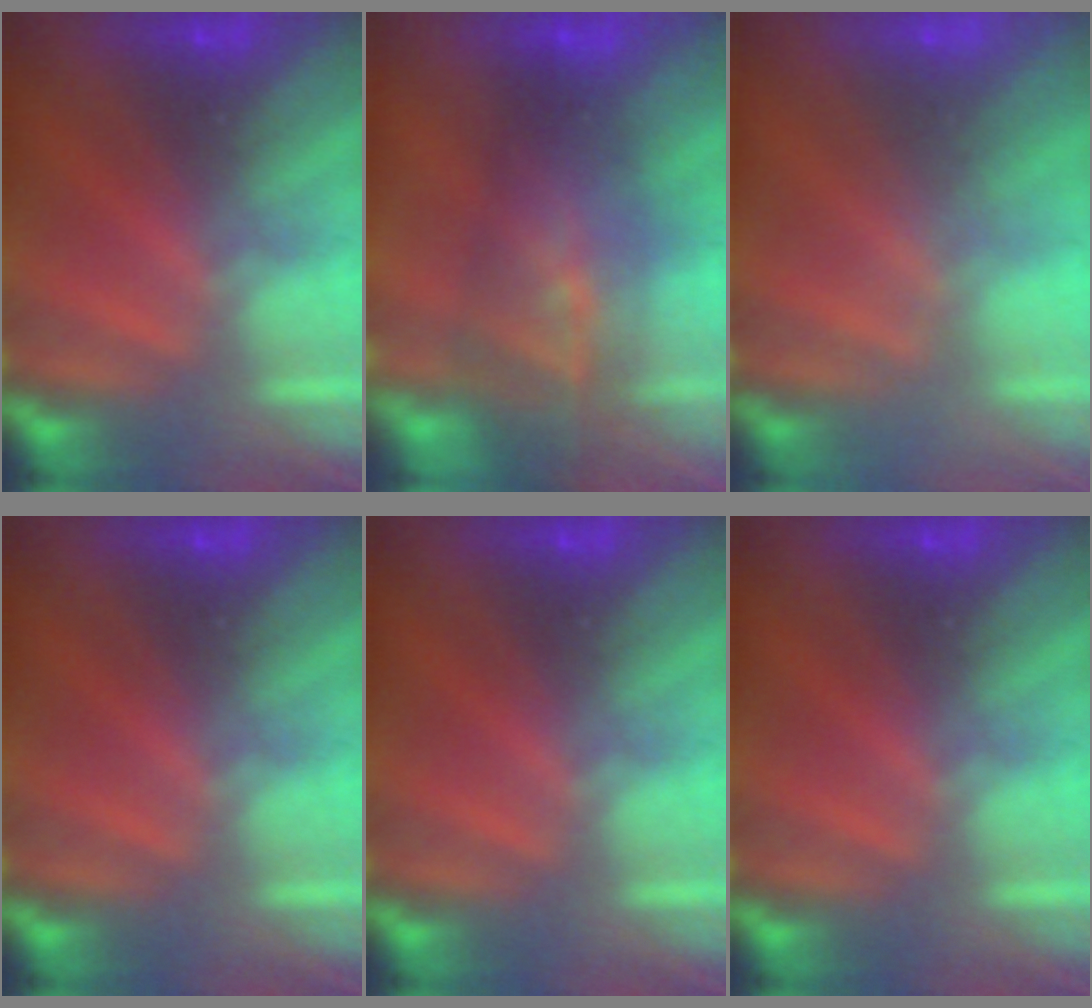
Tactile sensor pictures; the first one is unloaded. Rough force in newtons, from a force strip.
{"total": 10.1}
{"total": 1.9}
{"total": 0.0}
{"total": 0.0}
{"total": 0.0}